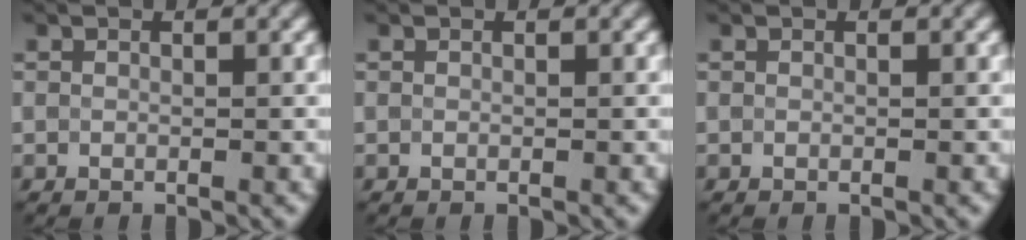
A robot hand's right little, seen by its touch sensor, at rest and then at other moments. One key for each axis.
{"total": 0.0}
{"total": 0.0}